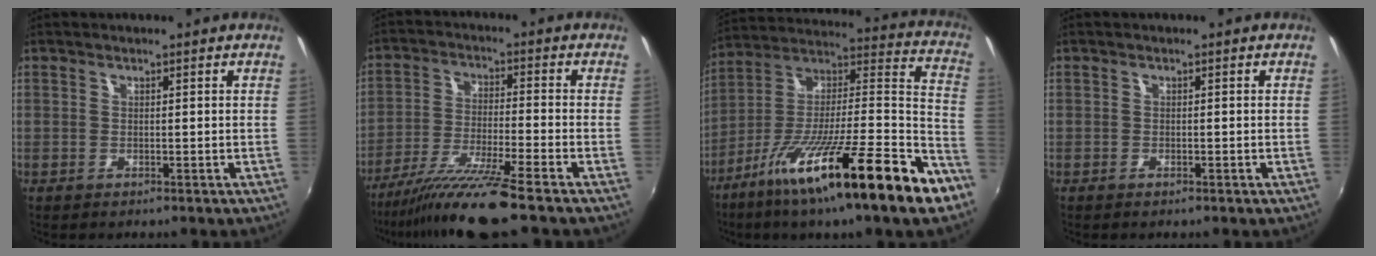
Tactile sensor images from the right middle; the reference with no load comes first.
{"total": 11.4, "force": [-9.5, -1.5, 6.2], "torque": [-0.126, -0.021, -0.170]}
{"total": 27.7, "force": [-15.9, 2.4, 22.5], "torque": [-0.321, -0.023, -0.268]}
{"total": 0.5, "force": [-0.4, 0.2, 0.2], "torque": [-0.004, -0.002, -0.009]}